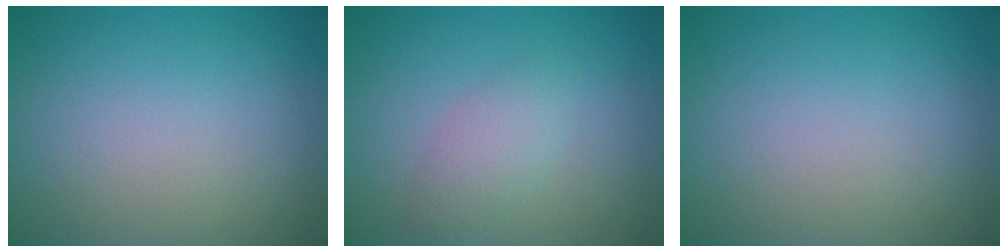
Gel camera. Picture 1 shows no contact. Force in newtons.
{"total": 2.2, "press": 2.2, "slide": 0.0}
{"total": 0.0}